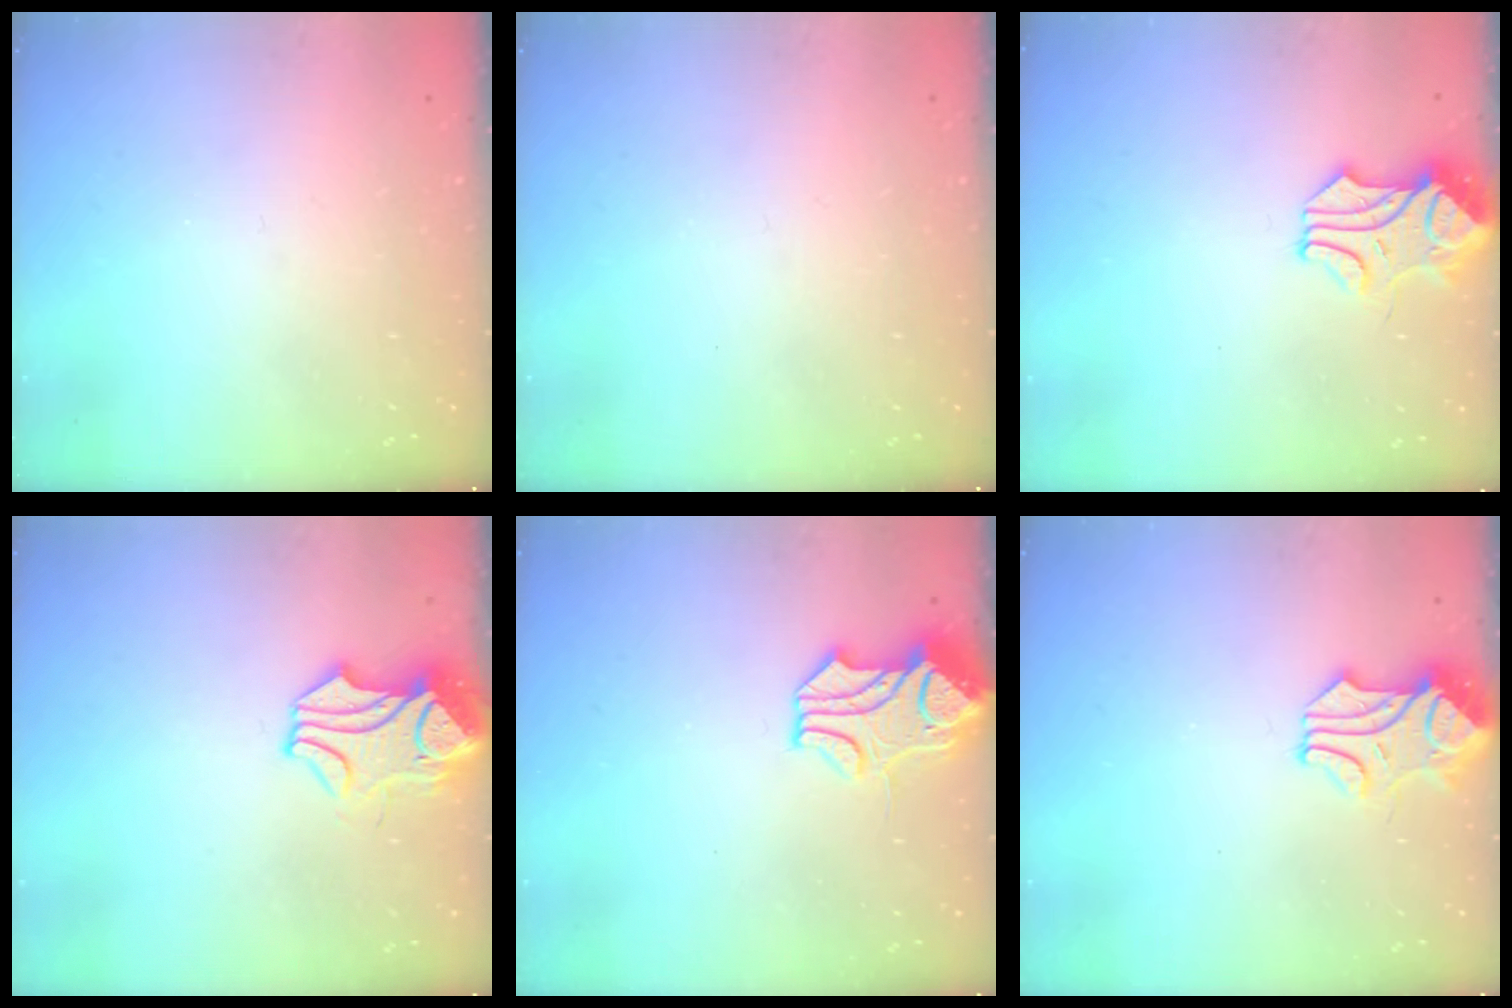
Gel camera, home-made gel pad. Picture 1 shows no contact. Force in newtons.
{"total": 0.0}
{"total": 1.1, "press": 1.0, "slide": 0.2}
{"total": 1.7, "press": 1.2, "slide": 1.2}
{"total": 1.6, "press": 1.1, "slide": 1.2}
{"total": 0.5, "press": 0.5, "slide": 0.1}